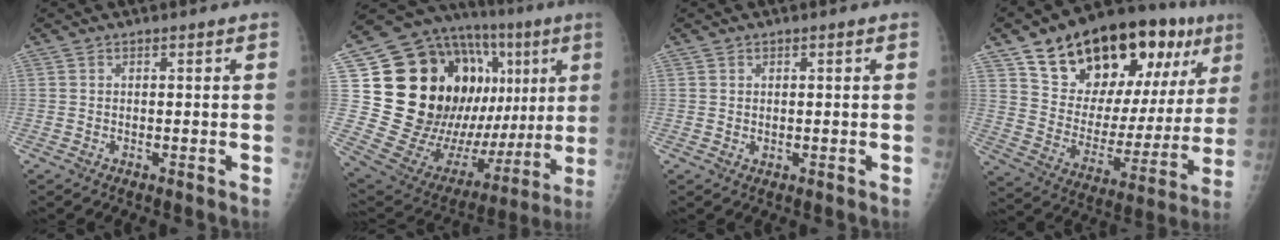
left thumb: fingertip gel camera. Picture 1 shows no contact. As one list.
[{"total": 37.6, "force": [7.1, 17.3, 32.7], "torque": [-0.460, 0.015, 0.135]}, {"total": 0.8, "force": [0.3, 0.6, 0.5], "torque": [-0.003, -0.002, 0.006]}, {"total": 28.7, "force": [15.5, 13.7, 19.9], "torque": [-0.260, -0.022, 0.249]}]